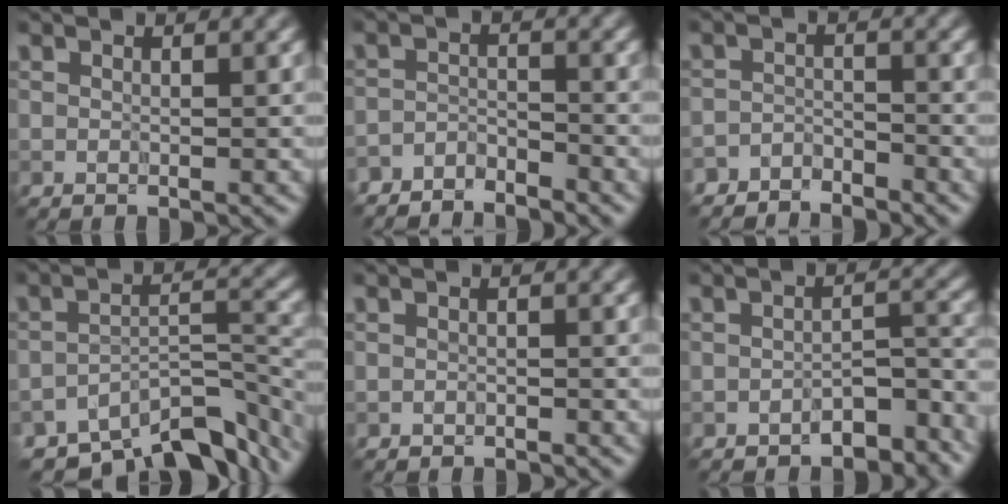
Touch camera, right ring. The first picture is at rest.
{"total": 3.1, "force": [-3.0, 0.5, 0.2], "torque": [-0.008, -0.001, -0.064]}
{"total": 2.8, "force": [-2.8, 0.7, 0.1], "torque": [-0.001, 0.002, -0.058]}
{"total": 9.1, "force": [-7.1, 3.4, 4.5], "torque": [-0.060, -0.013, -0.111]}
{"total": 0.7, "force": [-0.7, 0.2, -0.1], "torque": [0.005, 0.002, -0.012]}
{"total": 4.6, "force": [-3.7, 1.7, 2.1], "torque": [-0.019, 0.008, -0.056]}